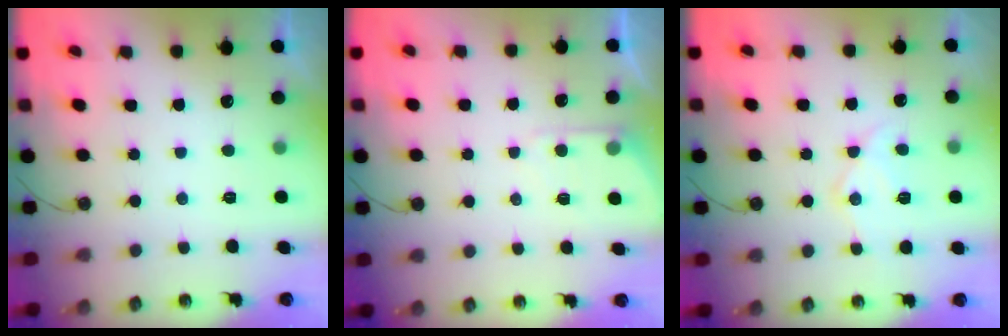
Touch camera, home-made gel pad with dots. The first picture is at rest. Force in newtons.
{"total": 5.2, "press": 5.2, "slide": 0.6}
{"total": 12.0, "press": 12.0, "slide": 1.0}